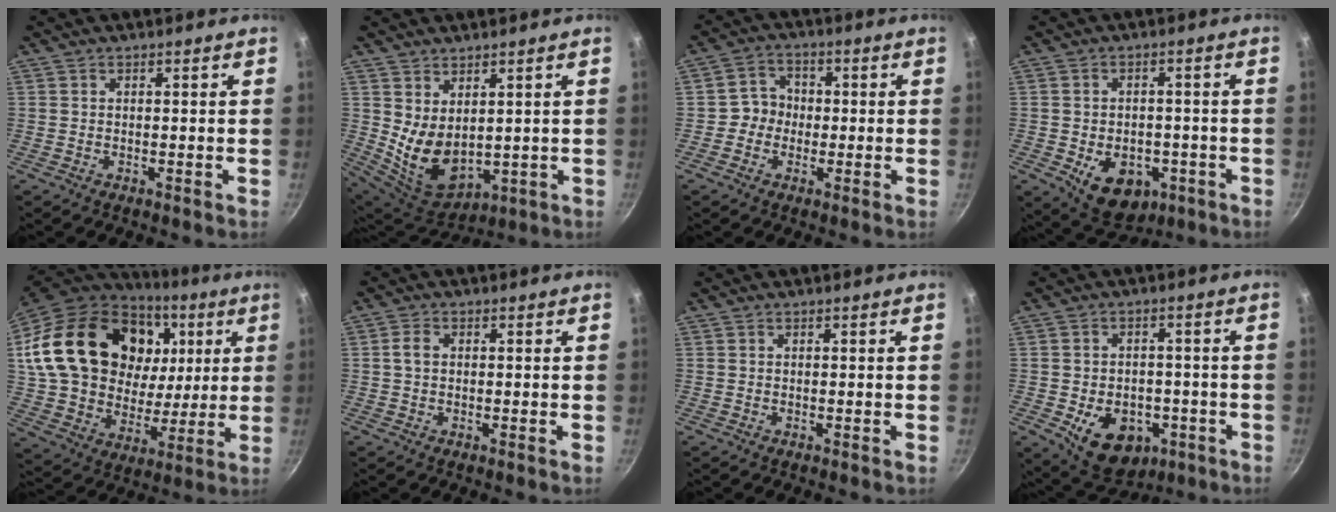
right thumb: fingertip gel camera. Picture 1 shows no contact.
{"total": 9.9, "force": [2.5, 6.2, 7.2], "torque": [-0.107, -0.042, 0.073]}
{"total": 5.2, "force": [-0.6, 4.9, 1.8], "torque": [0.009, 0.015, -0.022]}
{"total": 11.0, "force": [-3.6, 7.8, 6.9], "torque": [-0.066, 0.005, -0.037]}
{"total": 32.8, "force": [9.7, 22.2, 22.0], "torque": [-0.382, -0.002, 0.177]}
{"total": 2.4, "force": [0.2, 1.8, 1.6], "torque": [-0.027, 0.007, 0.001]}
{"total": 0.0}
{"total": 12.5, "force": [-4.2, 9.0, 7.6], "torque": [-0.079, 0.010, -0.046]}